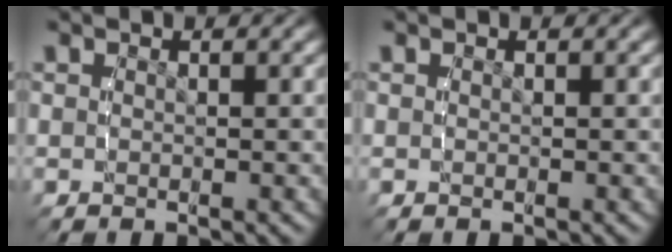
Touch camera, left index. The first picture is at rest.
{"total": 0.0}